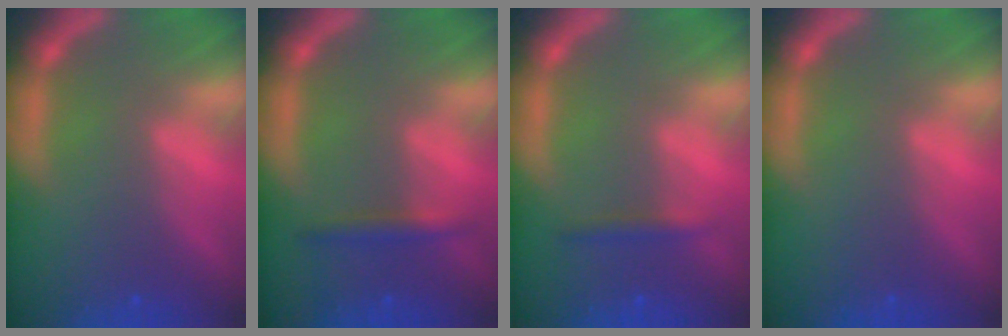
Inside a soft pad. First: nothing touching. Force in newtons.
{"total": 1.9}
{"total": 1.4}
{"total": 0.0}